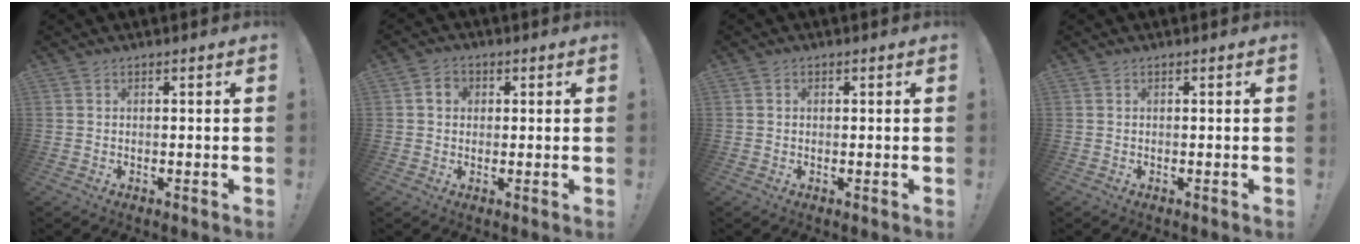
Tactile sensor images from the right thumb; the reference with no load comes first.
{"total": 4.3, "force": [0.9, 3.7, 2.0], "torque": [-0.032, 0.009, 0.017]}
{"total": 0.8, "force": [0.1, 0.8, 0.2], "torque": [0.004, 0.000, 0.000]}
{"total": 0.0}